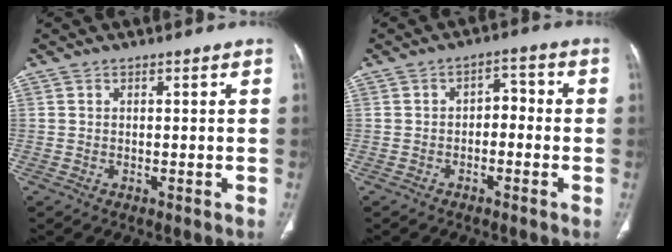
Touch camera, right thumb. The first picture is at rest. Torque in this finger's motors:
{"motor_torque": [0.06, -0.16, 0.11, 0.32, 0.08]}